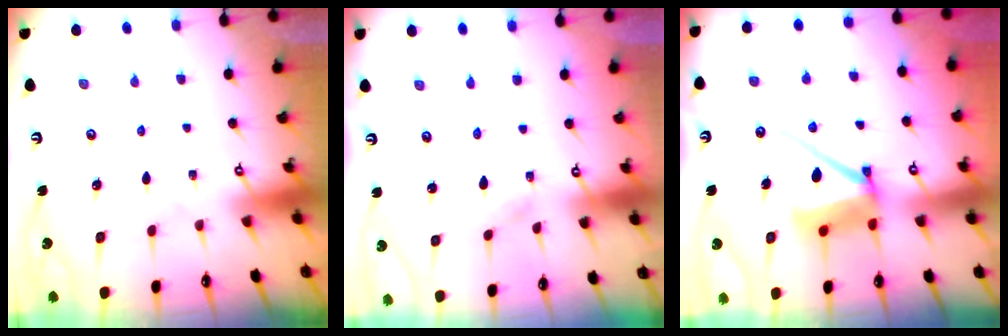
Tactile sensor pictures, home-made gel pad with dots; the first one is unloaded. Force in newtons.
{"total": 1.9, "press": 1.9, "slide": 0.2}
{"total": 10.1, "press": 10.0, "slide": 1.5}